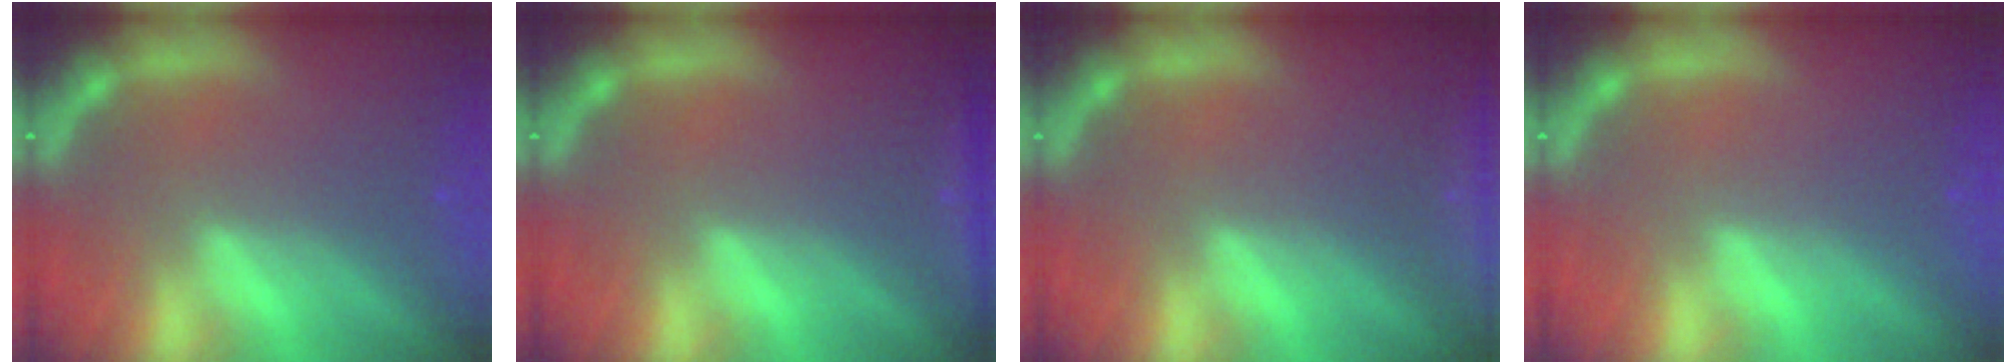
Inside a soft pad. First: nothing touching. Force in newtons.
{"total": 1.9}
{"total": 8.5}
{"total": 0.0}